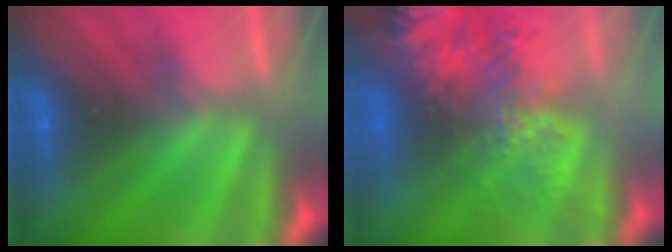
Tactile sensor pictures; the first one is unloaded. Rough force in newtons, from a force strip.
{"total": 7.9}